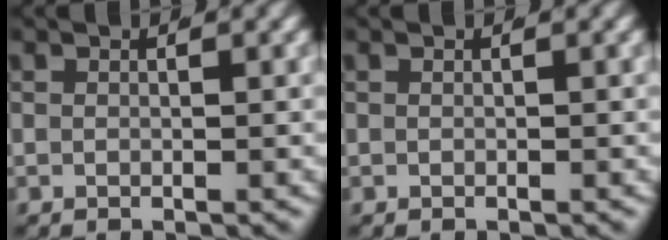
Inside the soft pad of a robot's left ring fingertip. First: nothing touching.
{"total": 0.0}